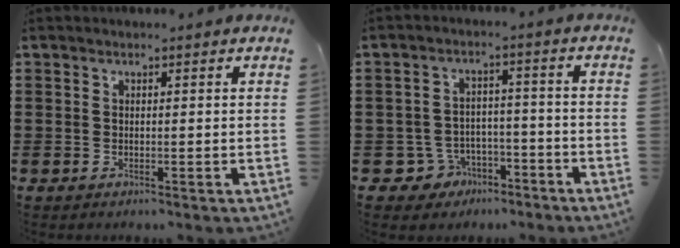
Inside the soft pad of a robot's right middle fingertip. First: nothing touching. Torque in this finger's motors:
{"motor_torque": [-0.08, -0.08, 0.00, -0.01]}